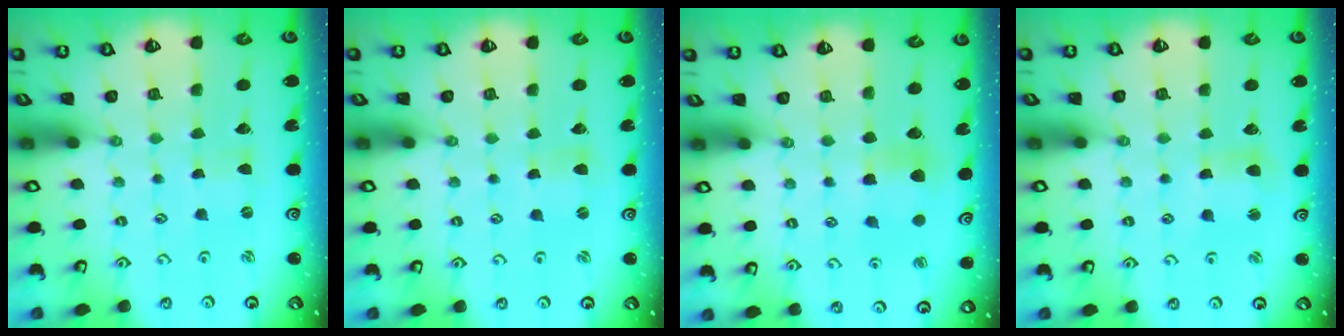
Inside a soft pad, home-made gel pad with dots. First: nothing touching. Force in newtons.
{"total": 0.9, "press": 0.9, "slide": 0.2}
{"total": 7.3, "press": 7.3, "slide": 0.6}
{"total": 3.4, "press": 3.3, "slide": 0.4}